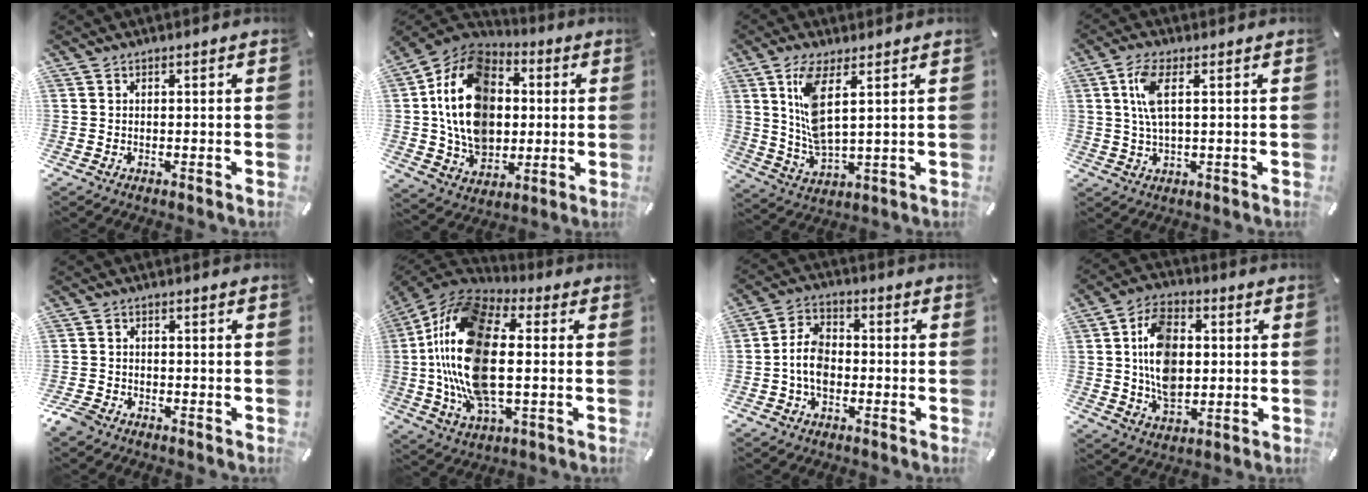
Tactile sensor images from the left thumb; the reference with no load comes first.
{"total": 19.0, "force": [0.9, 15.3, 11.3], "torque": [-0.231, 0.001, 0.019]}
{"total": 10.2, "force": [3.9, 3.4, 8.8], "torque": [-0.196, -0.008, 0.070]}
{"total": 6.9, "force": [1.8, 2.5, 6.1], "torque": [-0.140, 0.003, 0.027]}
{"total": 2.9, "force": [-2.4, 1.5, 0.9], "torque": [-0.034, 0.007, -0.051]}
{"total": 23.0, "force": [0.2, 12.1, 19.6], "torque": [-0.428, -0.002, 0.003]}
{"total": 7.4, "force": [-2.1, 5.1, 4.9], "torque": [-0.100, 0.016, -0.040]}
{"total": 13.4, "force": [0.8, 9.3, 9.7], "torque": [-0.188, 0.008, 0.013]}